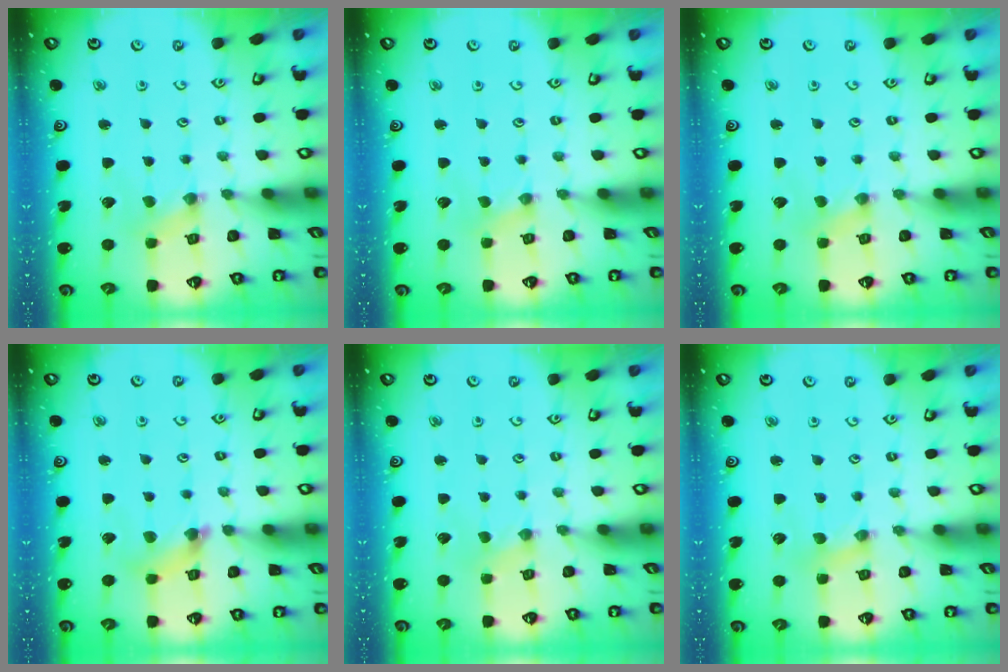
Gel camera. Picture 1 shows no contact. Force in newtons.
{"total": 0.0}
{"total": 0.0}
{"total": 4.9, "press": 4.8, "slide": 0.3}
{"total": 0.0}
{"total": 1.2, "press": 1.2, "slide": 0.2}